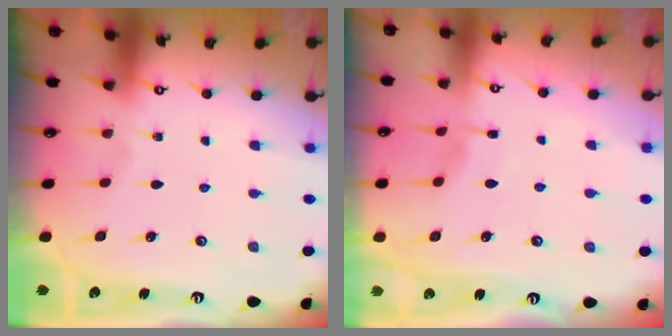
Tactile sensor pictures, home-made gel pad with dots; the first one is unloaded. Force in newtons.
{"total": 4.4, "press": 4.3, "slide": 0.5}